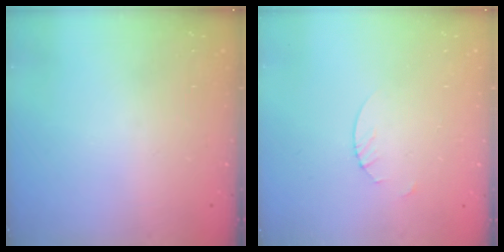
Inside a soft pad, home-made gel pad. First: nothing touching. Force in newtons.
{"total": 1.9, "press": 1.9, "slide": 0.2}